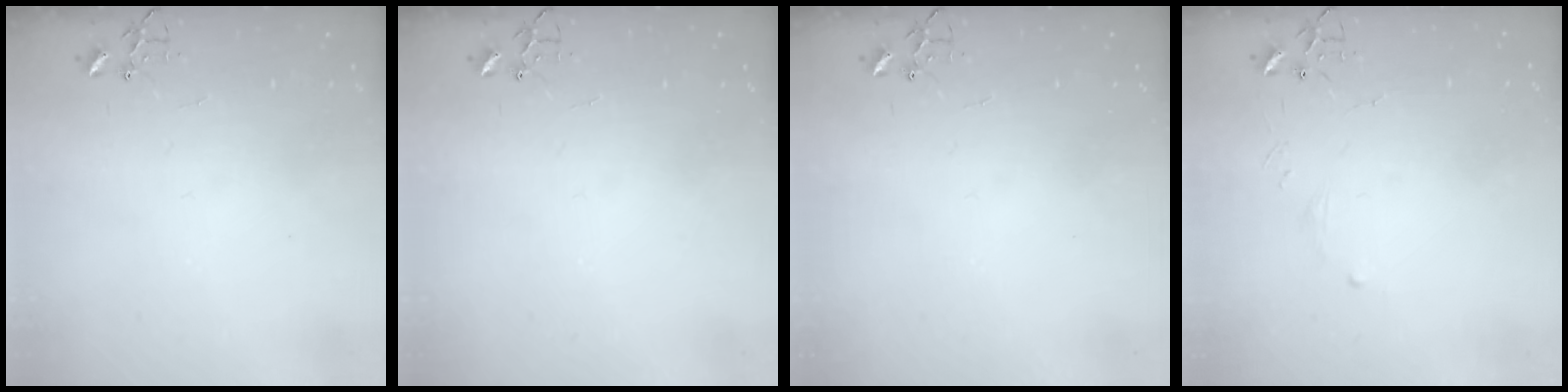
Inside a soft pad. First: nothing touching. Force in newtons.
{"total": 0.0}
{"total": 0.0}
{"total": 3.5, "press": 3.5, "slide": 0.5}